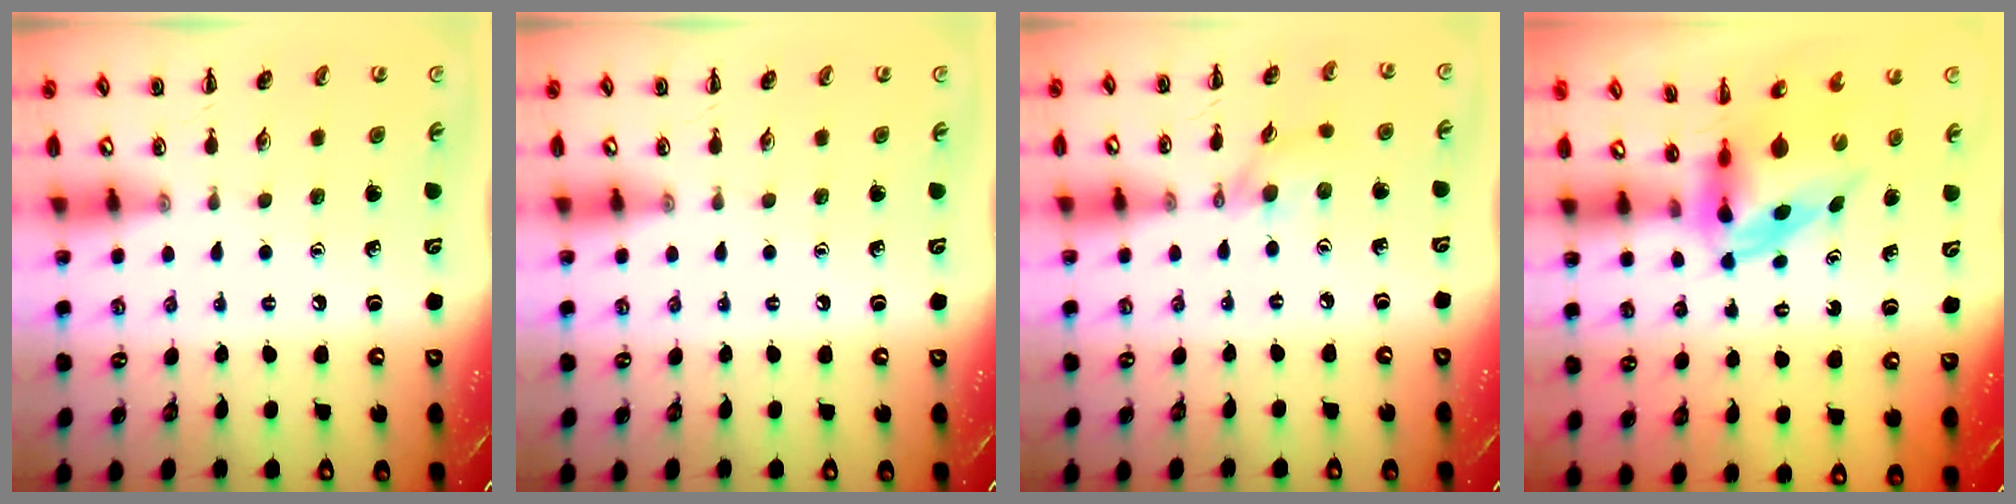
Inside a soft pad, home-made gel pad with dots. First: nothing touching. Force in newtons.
{"total": 0.0}
{"total": 4.6, "press": 4.5, "slide": 0.8}
{"total": 4.0, "press": 3.9, "slide": 1.0}